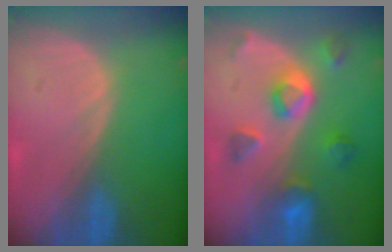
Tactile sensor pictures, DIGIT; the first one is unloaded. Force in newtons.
{"total": 7.7, "press": 6.8, "slide": 3.5}